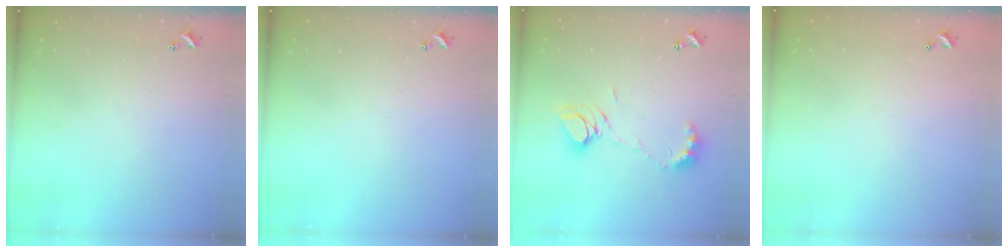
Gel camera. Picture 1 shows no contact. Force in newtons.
{"total": 0.0}
{"total": 9.0, "press": 8.9, "slide": 1.1}
{"total": 2.9, "press": 2.9, "slide": 0.1}